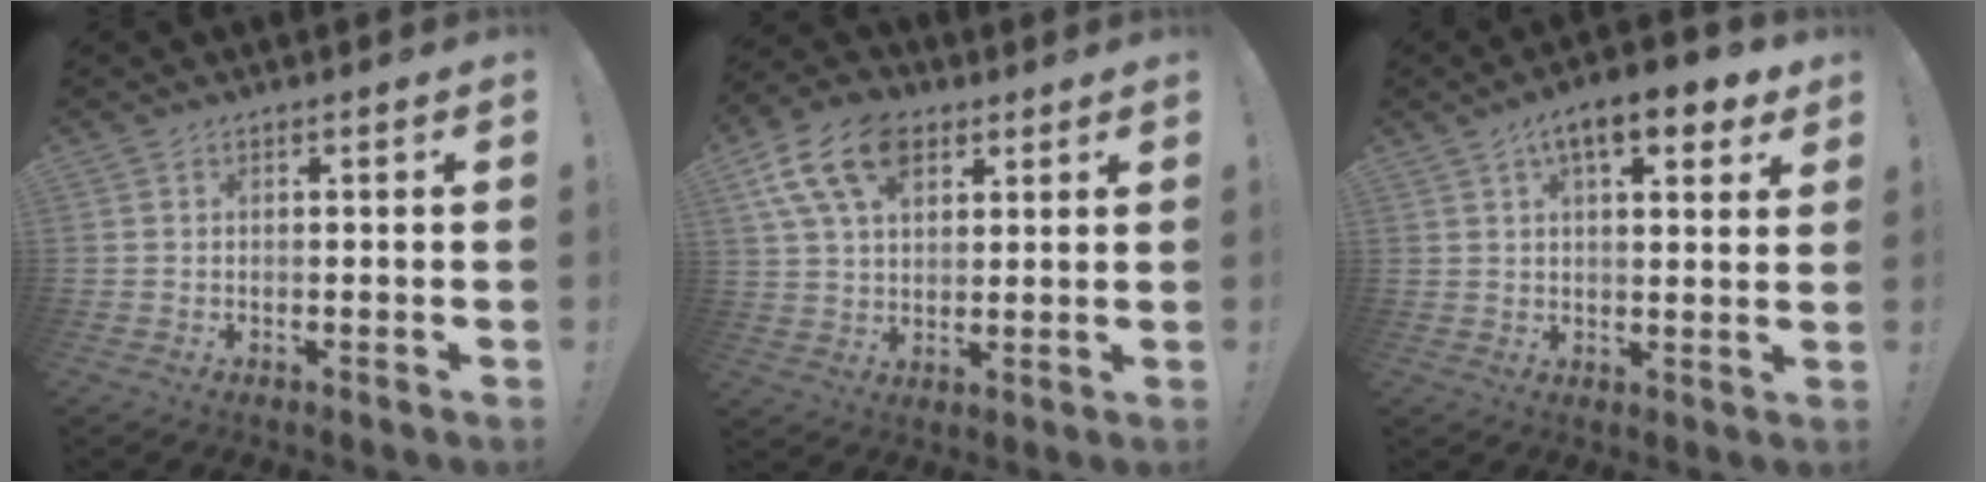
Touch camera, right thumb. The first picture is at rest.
{"total": 15.2, "force": [7.1, 9.8, 9.2], "torque": [-0.168, -0.019, 0.135]}
{"total": 10.9, "force": [5.8, 4.0, 8.4], "torque": [-0.118, -0.020, 0.093]}